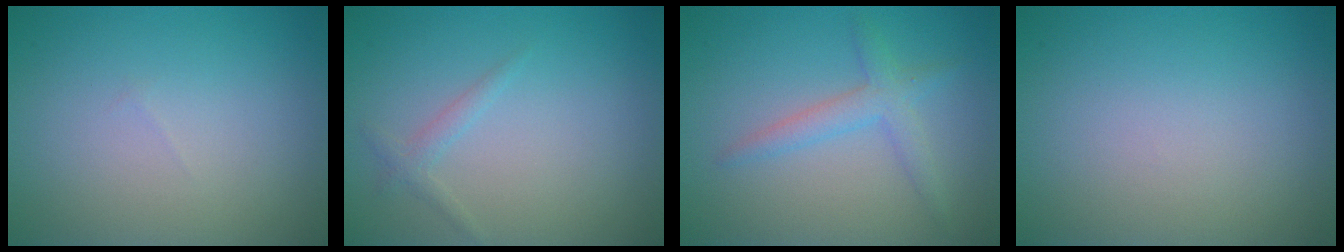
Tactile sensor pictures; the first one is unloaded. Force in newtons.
{"total": 1.0, "press": 1.0, "slide": 0.2}
{"total": 2.4, "press": 2.4, "slide": 0.3}
{"total": 0.0}